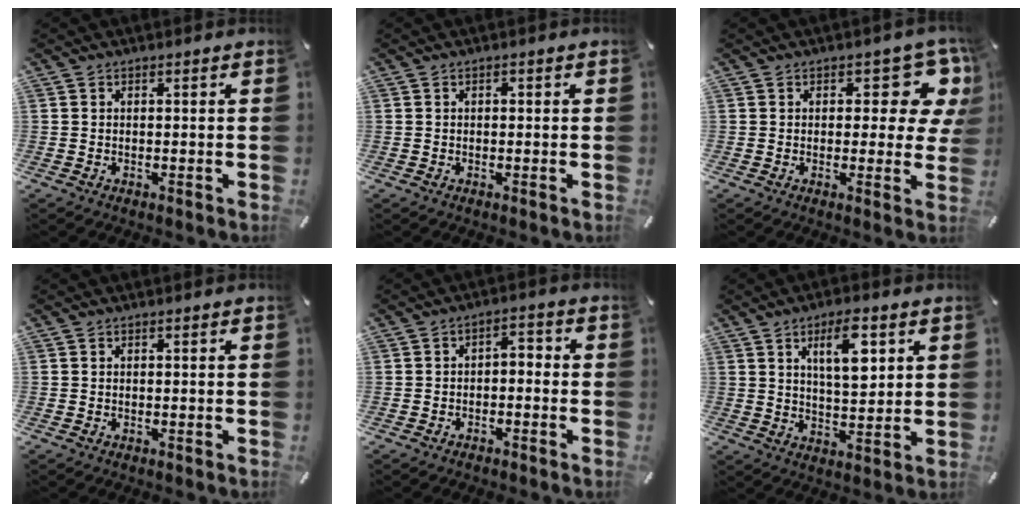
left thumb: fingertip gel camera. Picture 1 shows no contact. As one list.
[{"total": 0.5, "force": [-0.1, 0.4, 0.3], "torque": [-0.006, 0.002, -0.004]}, {"total": 10.0, "force": [4.1, 5.2, 7.5], "torque": [-0.076, -0.022, 0.067]}, {"total": 0.0}, {"total": 3.4, "force": [-2.5, 1.9, 1.3], "torque": [-0.023, 0.018, -0.051]}, {"total": 10.2, "force": [4.3, 4.2, 8.3], "torque": [-0.130, -0.013, 0.068]}]